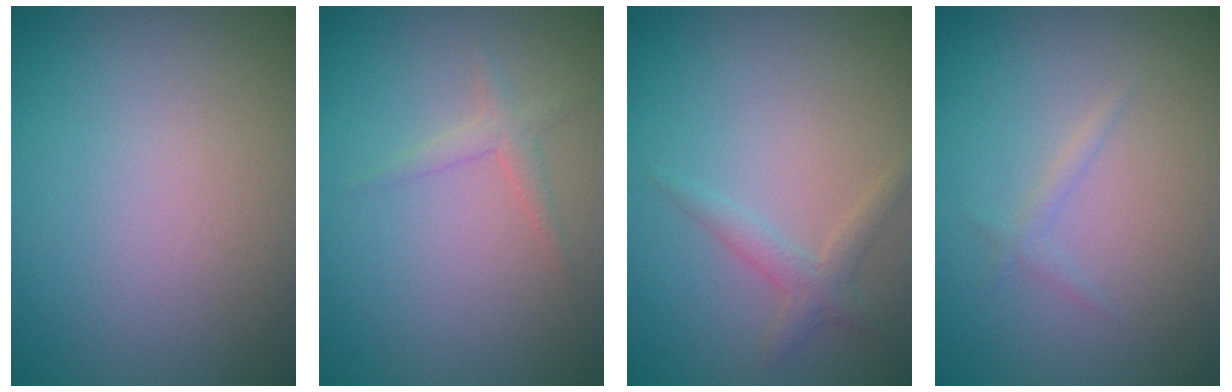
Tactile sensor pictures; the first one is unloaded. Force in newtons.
{"total": 1.2, "press": 1.2, "slide": 0.0}
{"total": 1.7, "press": 1.7, "slide": 0.0}
{"total": 0.8, "press": 0.8, "slide": 0.0}